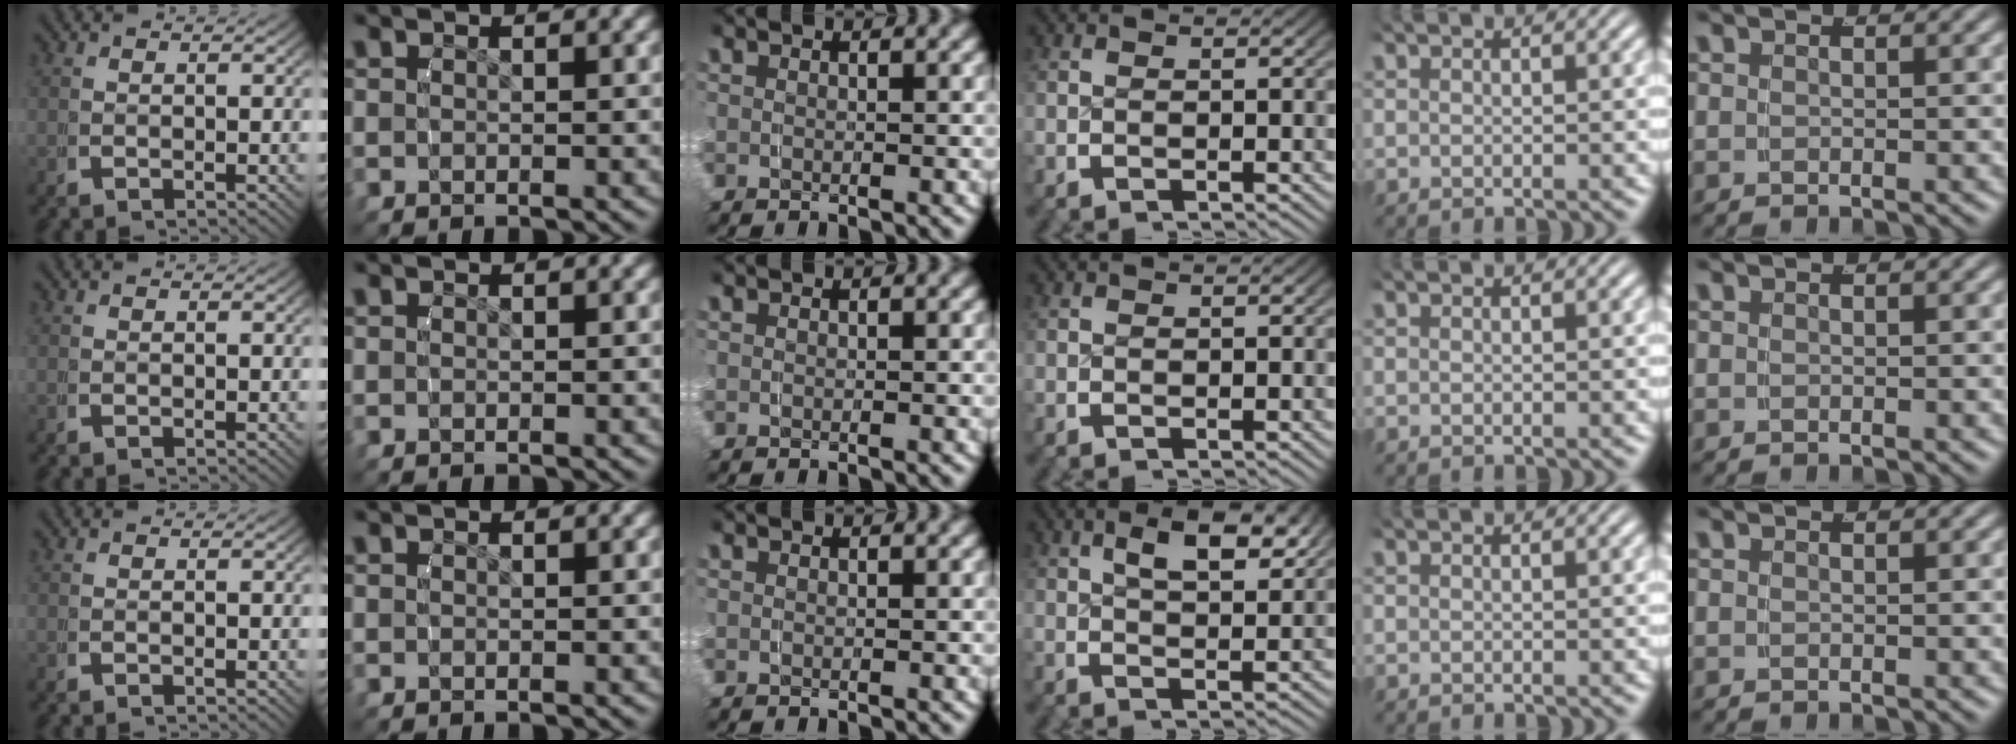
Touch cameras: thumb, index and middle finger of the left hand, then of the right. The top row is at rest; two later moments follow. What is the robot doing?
{"motion": "grasp_and_lifting", "object": "water bottle"}